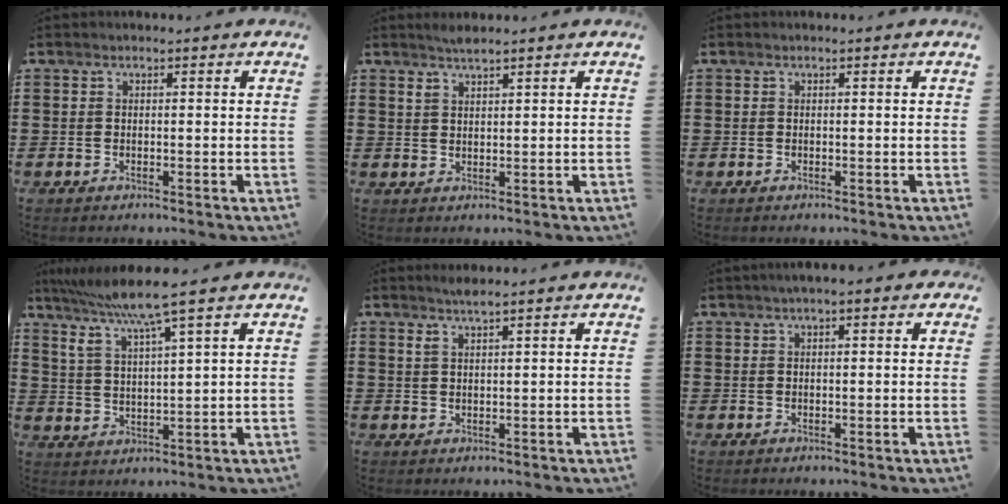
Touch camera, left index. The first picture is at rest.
{"total": 2.0, "force": [1.8, 0.3, 0.9], "torque": [-0.020, 0.002, 0.033]}
{"total": 0.0}
{"total": 7.3, "force": [5.4, -0.4, 4.9], "torque": [-0.113, -0.026, 0.088]}
{"total": 1.9, "force": [1.5, 0.1, 1.1], "torque": [-0.024, 0.002, 0.028]}
{"total": 1.6, "force": [0.7, 0.3, 1.4], "torque": [-0.027, 0.003, 0.011]}